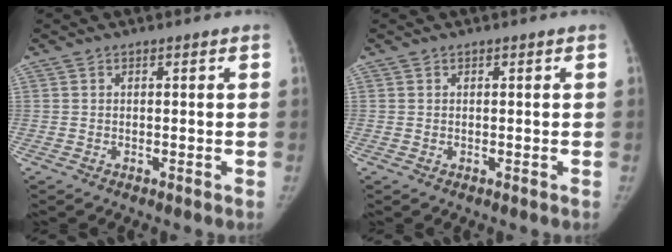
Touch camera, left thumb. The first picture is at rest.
{"total": 0.0}